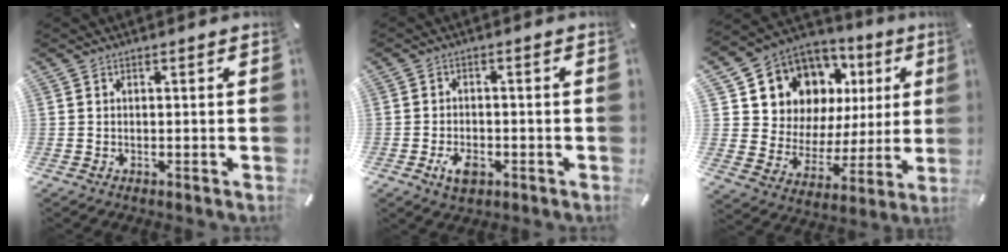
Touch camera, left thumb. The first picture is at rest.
{"total": 4.5, "force": [-2.0, 2.8, 2.9], "torque": [-0.059, 0.007, -0.036]}
{"total": 11.8, "force": [7.2, 9.1, 2.1], "torque": [-0.056, -0.075, 0.141]}